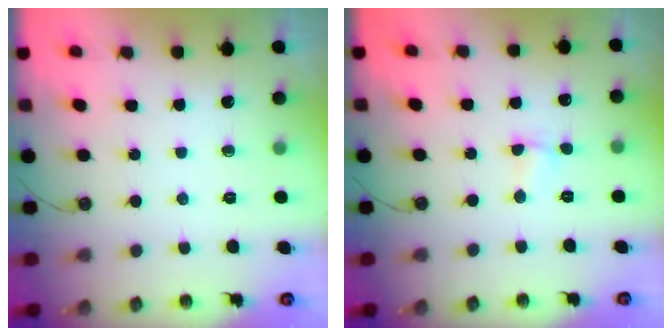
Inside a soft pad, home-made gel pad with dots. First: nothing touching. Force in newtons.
{"total": 2.2, "press": 2.1, "slide": 0.5}